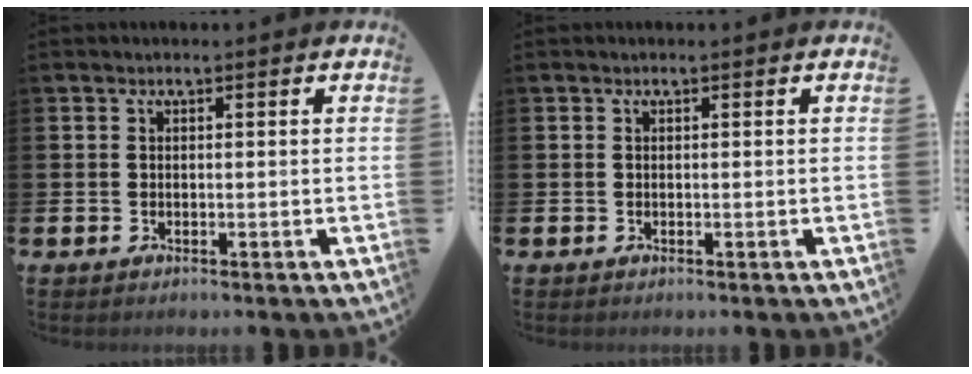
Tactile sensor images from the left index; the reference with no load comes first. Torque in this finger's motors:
{"motor_torque": [0.00, 0.00, 0.00, 0.00]}